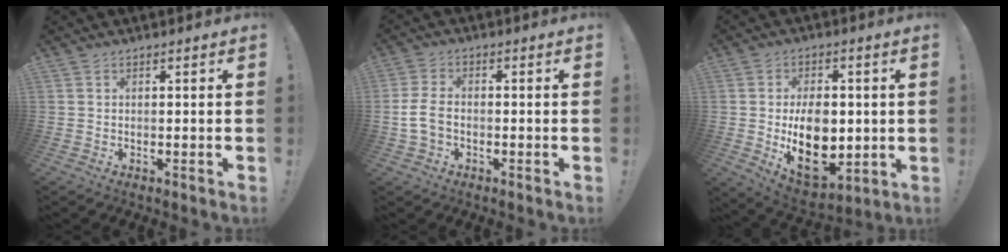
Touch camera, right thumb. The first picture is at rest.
{"total": 6.5, "force": [-1.4, 4.1, 4.8], "torque": [-0.106, 0.008, -0.022]}
{"total": 17.6, "force": [-1.5, 11.9, 12.9], "torque": [-0.188, -0.027, -0.017]}